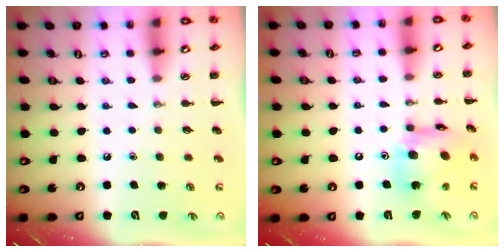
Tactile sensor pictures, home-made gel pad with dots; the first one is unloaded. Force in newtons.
{"total": 14.4, "press": 14.2, "slide": 2.2}